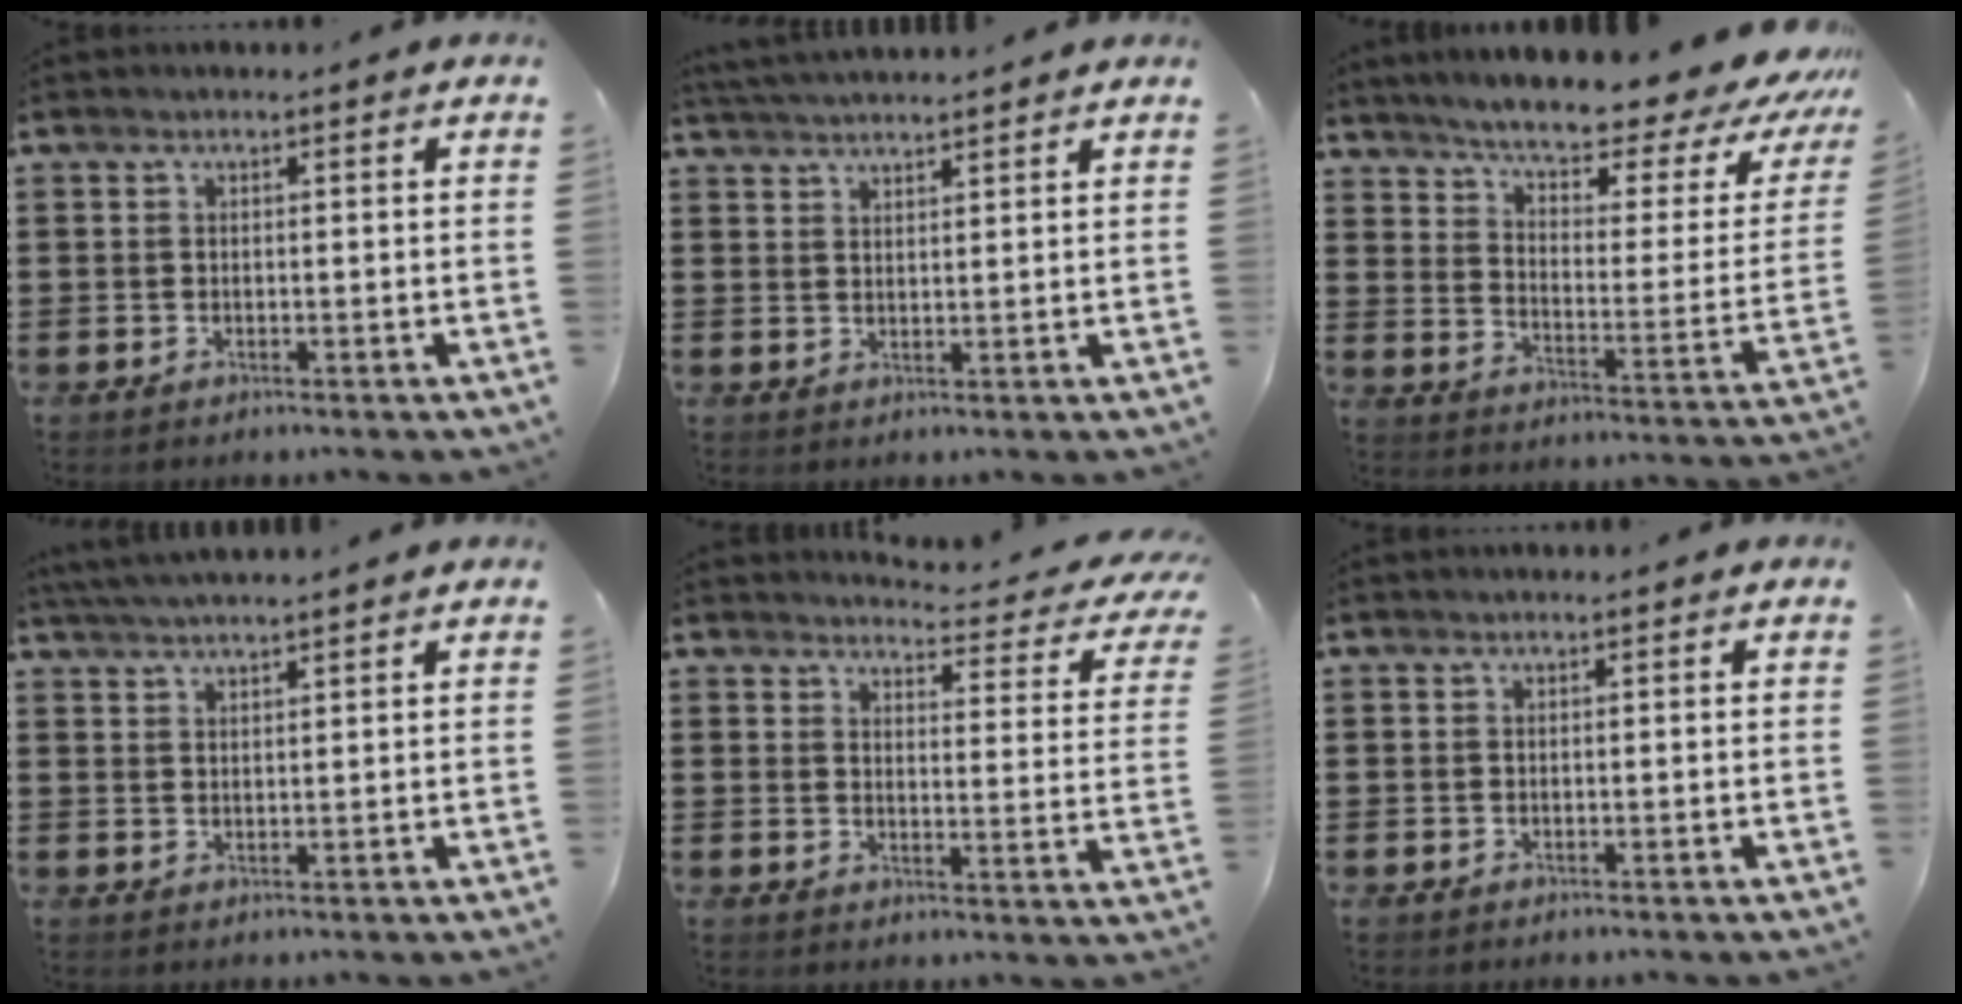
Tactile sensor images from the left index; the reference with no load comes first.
{"total": 2.8, "force": [2.8, -0.2, 0.2], "torque": [-0.013, -0.004, 0.054]}
{"total": 6.9, "force": [5.9, 1.0, 3.6], "torque": [-0.081, -0.048, 0.093]}
{"total": 2.9, "force": [2.9, -0.4, 0.6], "torque": [-0.021, -0.003, 0.053]}
{"total": 3.8, "force": [3.5, 0.4, 1.3], "torque": [-0.029, -0.032, 0.053]}
{"total": 0.0}